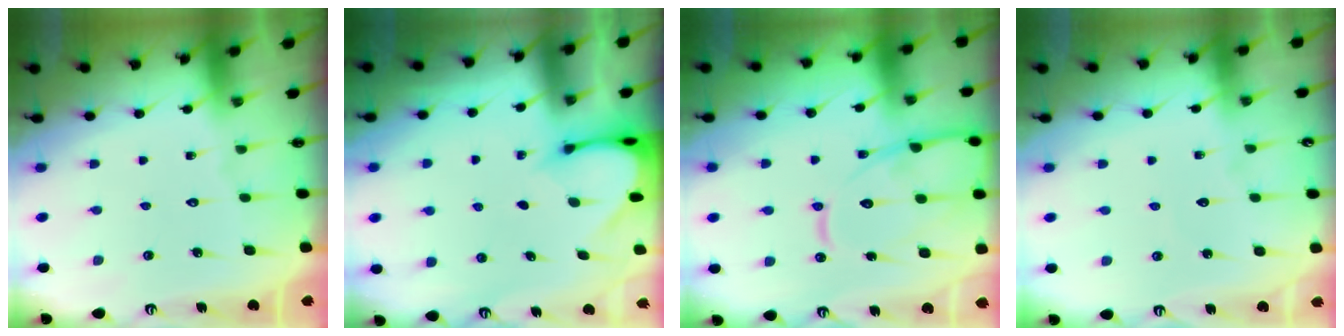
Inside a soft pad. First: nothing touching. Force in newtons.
{"total": 3.4, "press": 3.4, "slide": 0.3}
{"total": 14.0, "press": 13.9, "slide": 1.3}
{"total": 2.9, "press": 2.9, "slide": 0.2}